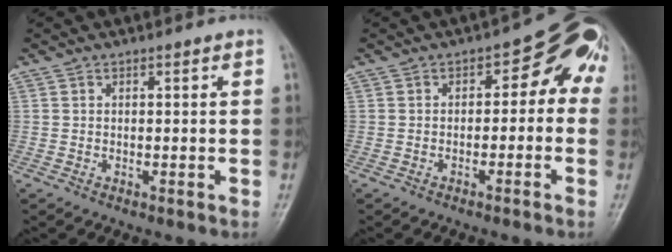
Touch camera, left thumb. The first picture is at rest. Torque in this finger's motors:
{"motor_torque": [1.10, 1.28, 0.63, -0.37, 0.02]}